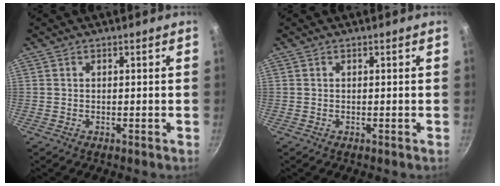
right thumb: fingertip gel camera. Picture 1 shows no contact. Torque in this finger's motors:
{"motor_torque": [0.00, 0.00, -0.08, 0.08, 0.00]}